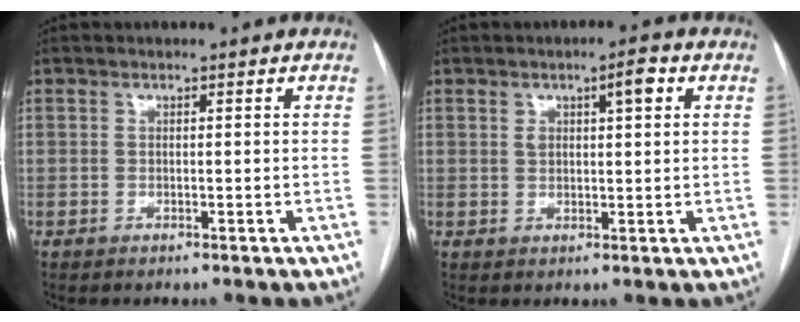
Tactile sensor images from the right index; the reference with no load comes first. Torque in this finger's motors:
{"motor_torque": [0.20, 0.19, 0.03, 0.01]}